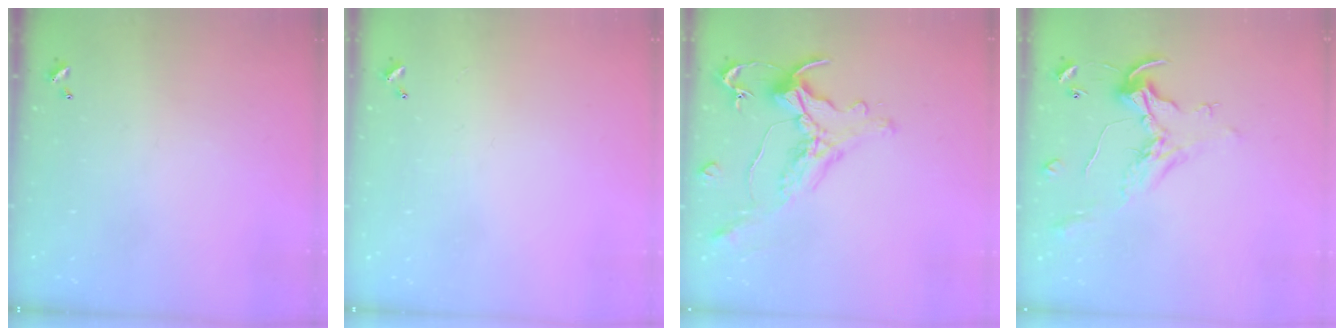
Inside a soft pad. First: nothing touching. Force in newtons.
{"total": 0.6, "press": 0.2, "slide": 0.6}
{"total": 0.7, "press": 0.1, "slide": 0.7}
{"total": 0.8, "press": 0.5, "slide": 0.6}